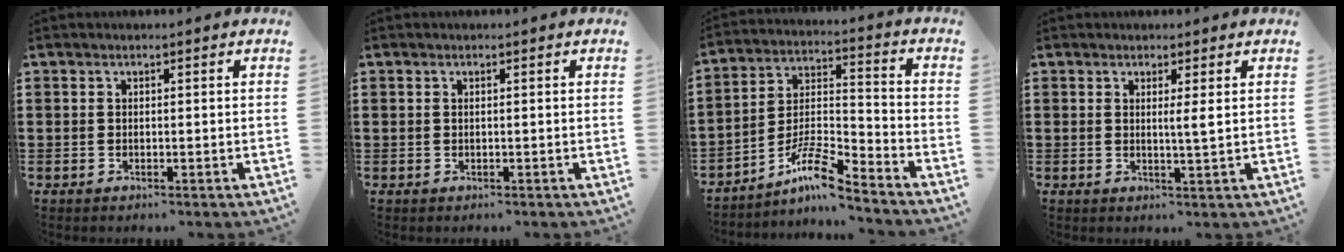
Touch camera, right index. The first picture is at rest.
{"total": 0.0}
{"total": 9.2, "force": [-7.1, 1.7, 5.5], "torque": [-0.120, 0.001, -0.140]}
{"total": 2.2, "force": [0.7, -0.3, 2.0], "torque": [-0.041, -0.005, 0.011]}